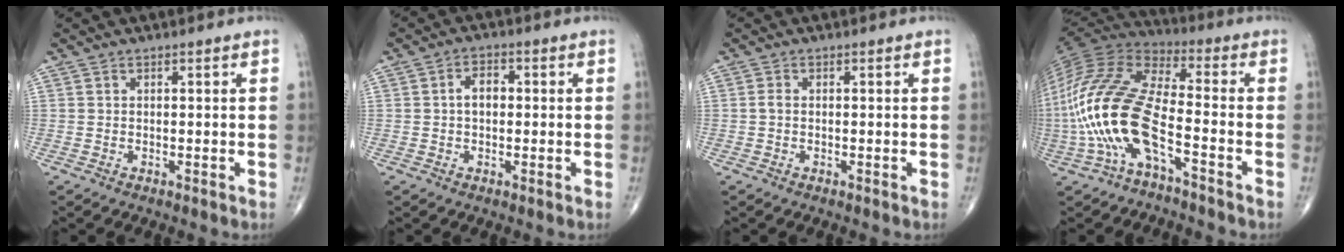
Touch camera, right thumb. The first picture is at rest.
{"total": 3.7, "force": [0.0, 2.5, 2.7], "torque": [-0.038, 0.015, -0.004]}
{"total": 1.0, "force": [-0.1, 0.6, 0.7], "torque": [-0.014, 0.000, -0.005]}
{"total": 19.5, "force": [-6.2, 7.2, 17.0], "torque": [-0.375, 0.052, -0.117]}